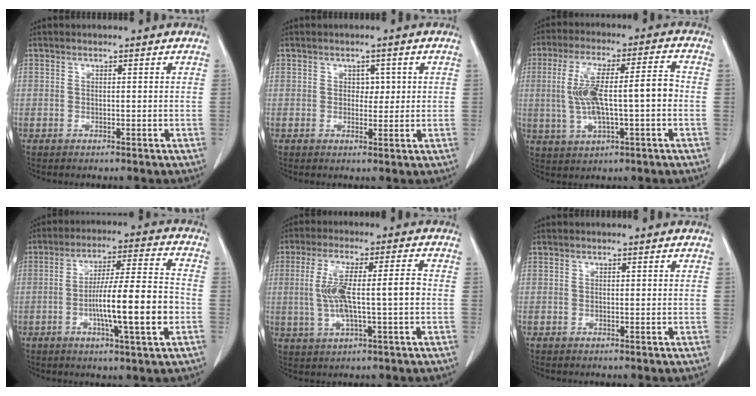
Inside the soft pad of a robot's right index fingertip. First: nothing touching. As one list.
[{"total": 1.9, "force": [0.5, 1.4, 1.2], "torque": [-0.011, -0.001, 0.006]}, {"total": 12.2, "force": [-0.5, 2.8, 11.9], "torque": [-0.228, 0.028, -0.003]}, {"total": 13.3, "force": [-3.3, 0.7, 12.9], "torque": [-0.213, 0.004, -0.055]}, {"total": 9.9, "force": [-0.3, 1.6, 9.8], "torque": [-0.194, 0.017, -0.002]}, {"total": 0.0}]